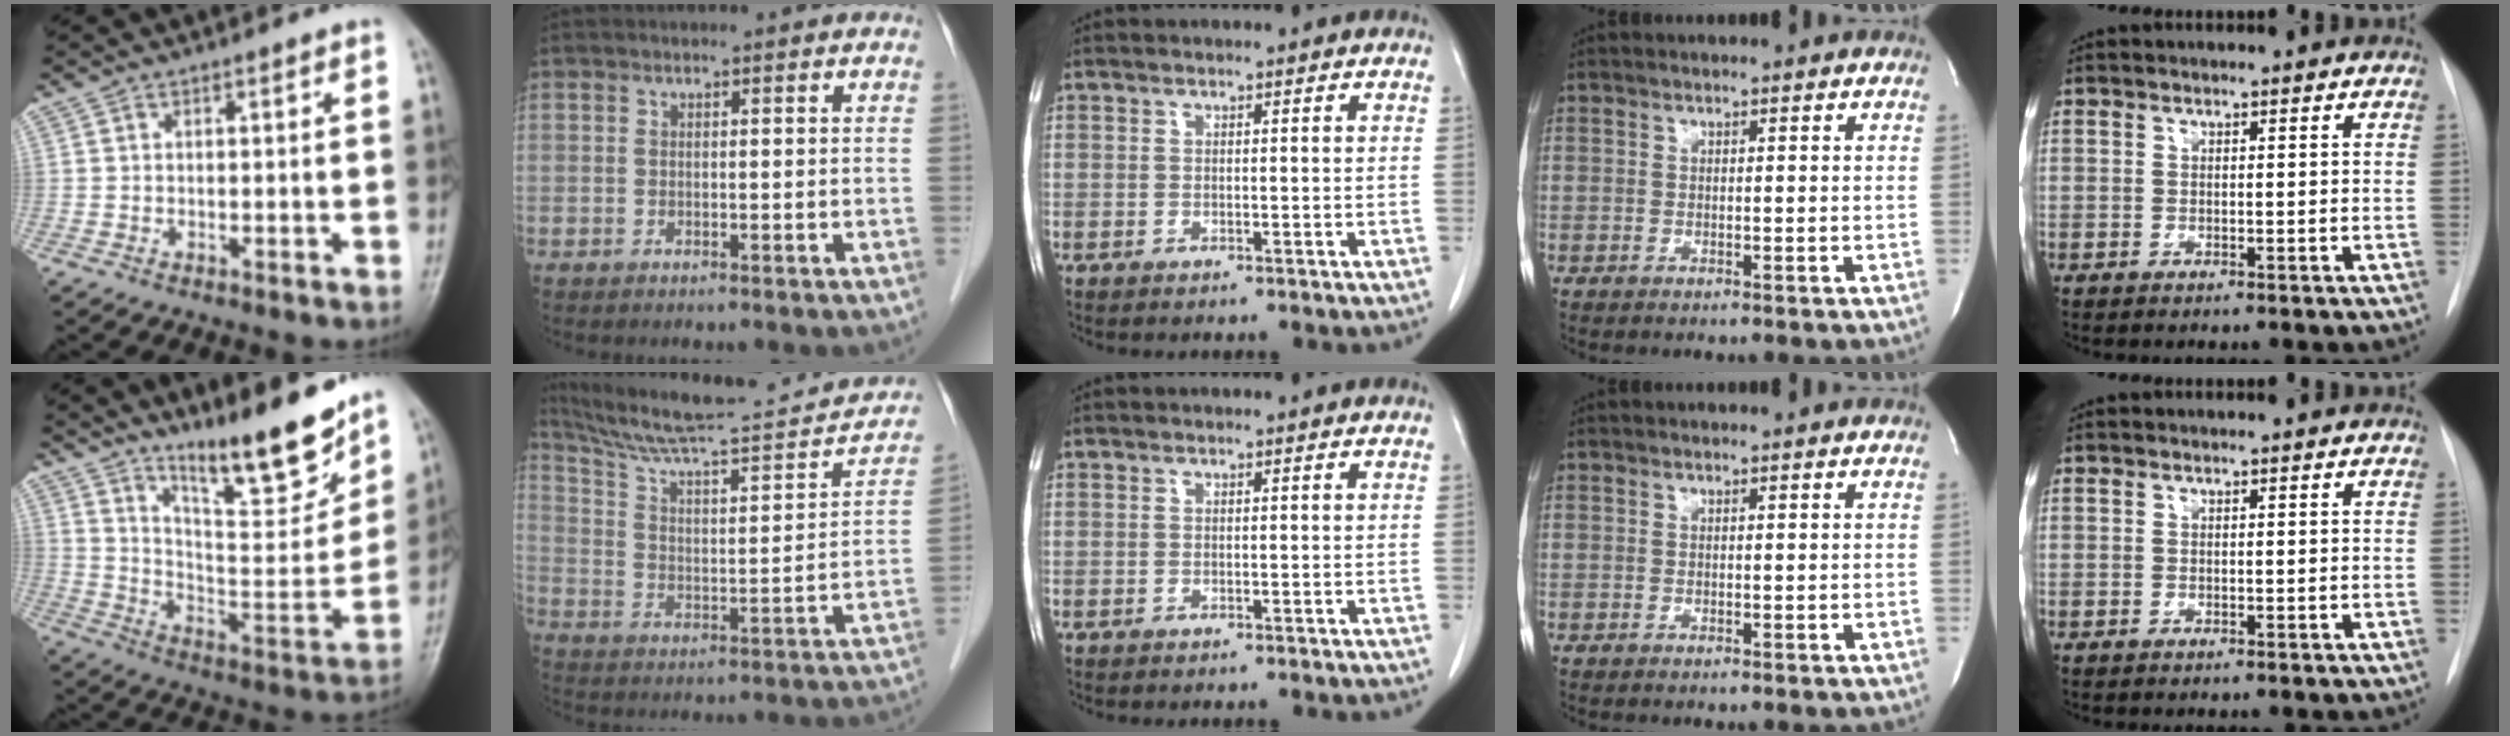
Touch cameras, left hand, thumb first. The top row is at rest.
{"thumb": {"total": 18.5, "force": [13.9, 3.9, 11.6], "torque": [-0.137, -0.094, 0.236]}, "index": {"total": 22.9, "force": [20.9, 2.2, 8.9], "torque": [-0.141, -0.018, 0.307]}}